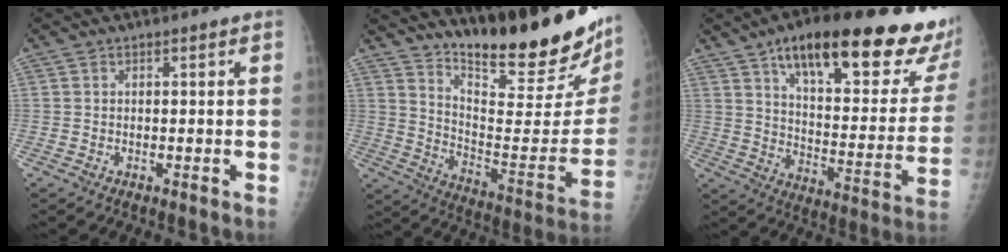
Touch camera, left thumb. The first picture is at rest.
{"total": 26.4, "force": [20.2, 5.2, 16.3], "torque": [-0.218, -0.141, 0.300]}
{"total": 31.2, "force": [19.3, 9.0, 22.8], "torque": [-0.280, -0.050, 0.277]}